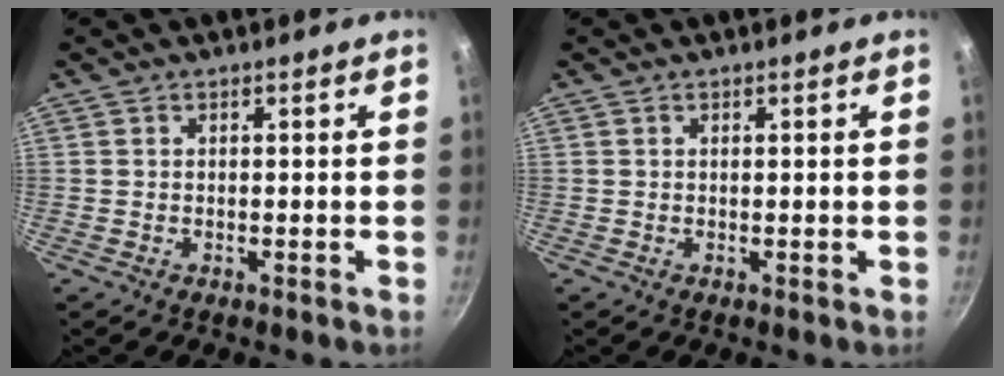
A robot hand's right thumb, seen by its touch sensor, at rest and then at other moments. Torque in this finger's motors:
{"motor_torque": [-0.14, -0.16, -0.48, 0.20, 0.02]}